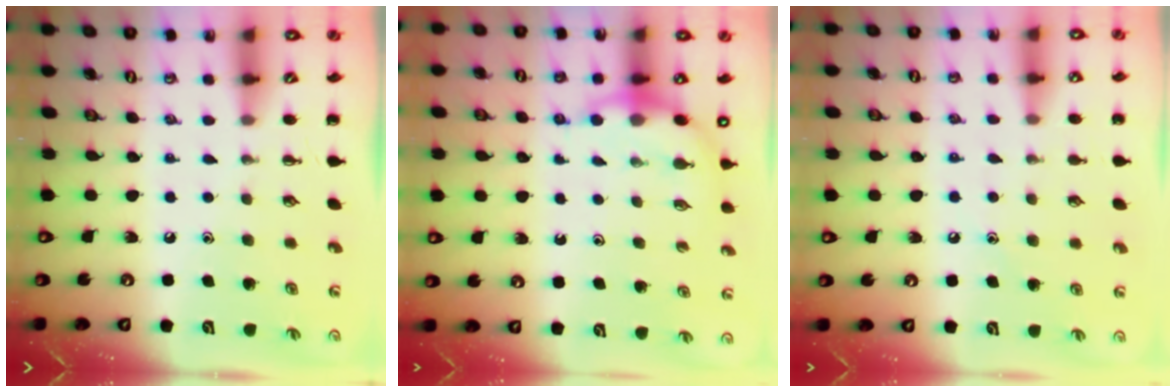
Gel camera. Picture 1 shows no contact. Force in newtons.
{"total": 8.1, "press": 8.0, "slide": 1.3}
{"total": 8.0, "press": 7.9, "slide": 1.6}